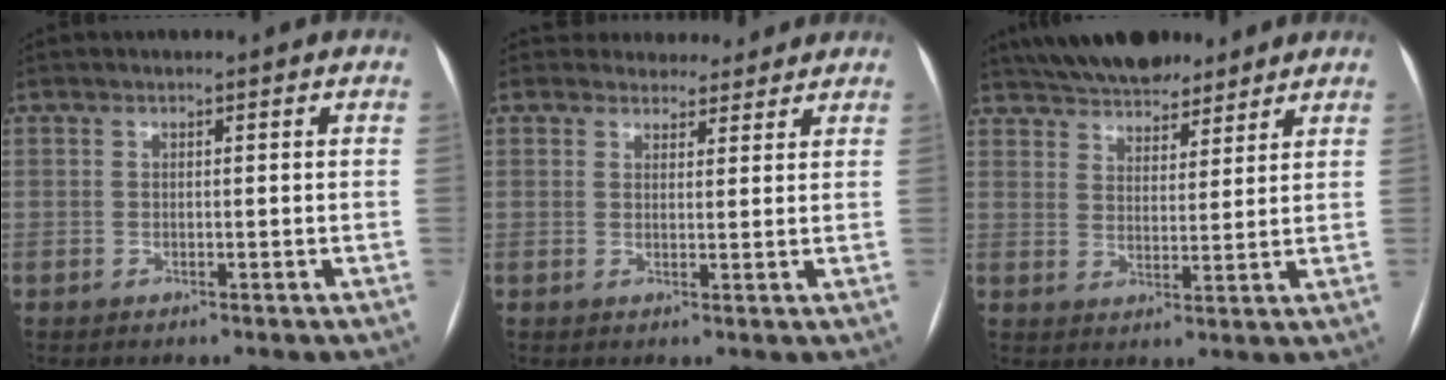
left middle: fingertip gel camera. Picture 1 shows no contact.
{"total": 5.3, "force": [4.8, 2.2, -0.3], "torque": [0.017, 0.004, 0.052]}
{"total": 13.6, "force": [11.8, 4.4, 5.2], "torque": [-0.088, 0.025, 0.186]}